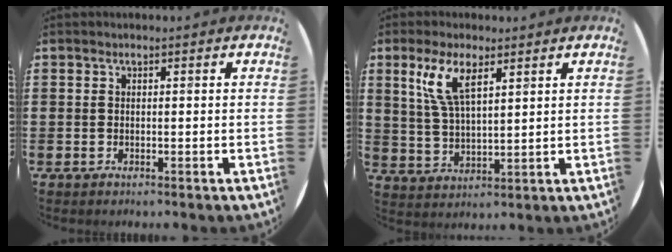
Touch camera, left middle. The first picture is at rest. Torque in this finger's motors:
{"motor_torque": [1.36, -0.78, 0.29, 0.21]}